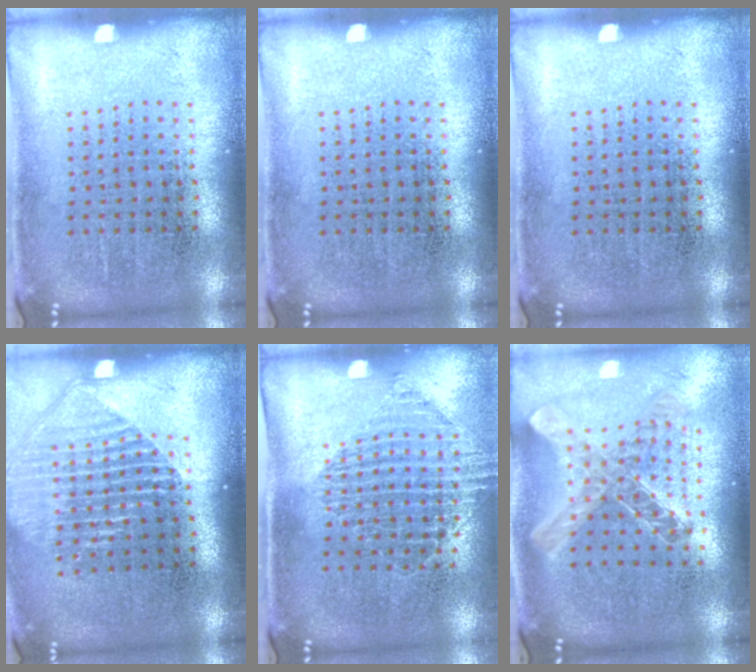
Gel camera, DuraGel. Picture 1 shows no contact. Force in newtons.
{"total": 0.0}
{"total": 0.0}
{"total": 1.7, "press": 1.5, "slide": 0.7}
{"total": 1.4, "press": 1.2, "slide": 0.7}
{"total": 1.2, "press": 1.1, "slide": 0.5}